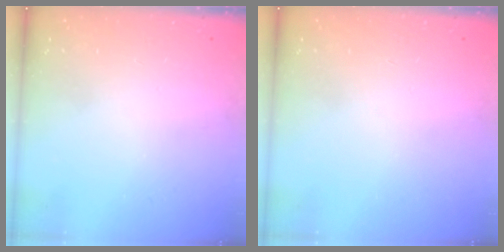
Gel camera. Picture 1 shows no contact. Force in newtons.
{"total": 0.0}